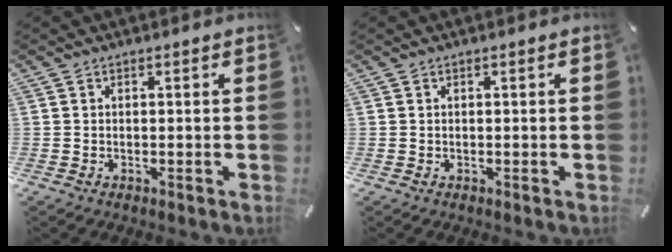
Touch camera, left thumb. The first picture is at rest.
{"total": 0.0}